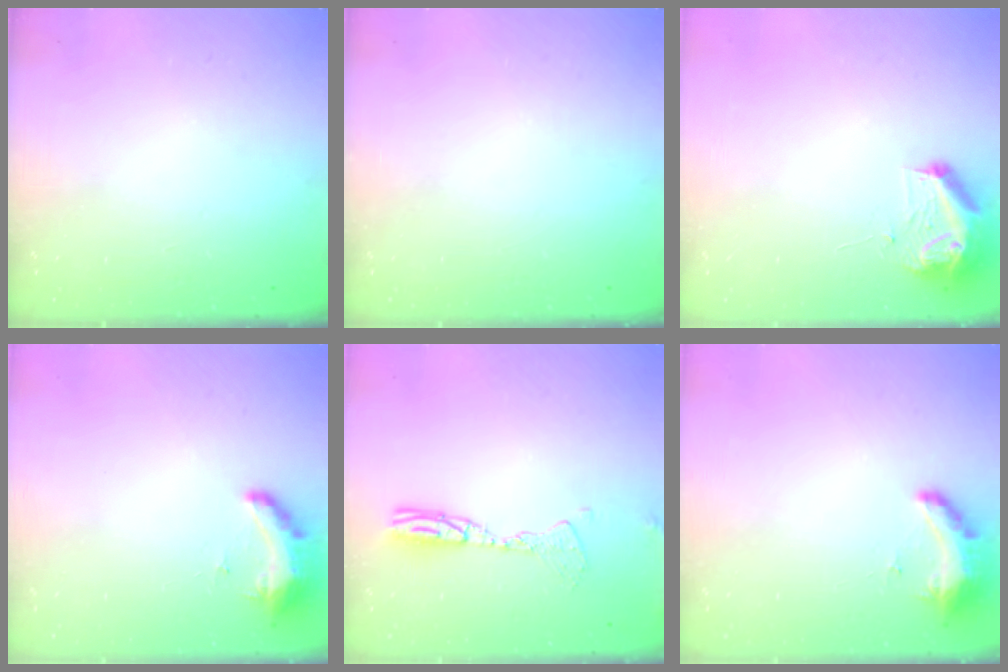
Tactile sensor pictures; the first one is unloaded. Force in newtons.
{"total": 0.0}
{"total": 9.0, "press": 8.9, "slide": 1.1}
{"total": 8.5, "press": 8.3, "slide": 1.6}
{"total": 10.0, "press": 9.7, "slide": 2.6}
{"total": 9.0, "press": 8.7, "slide": 2.3}